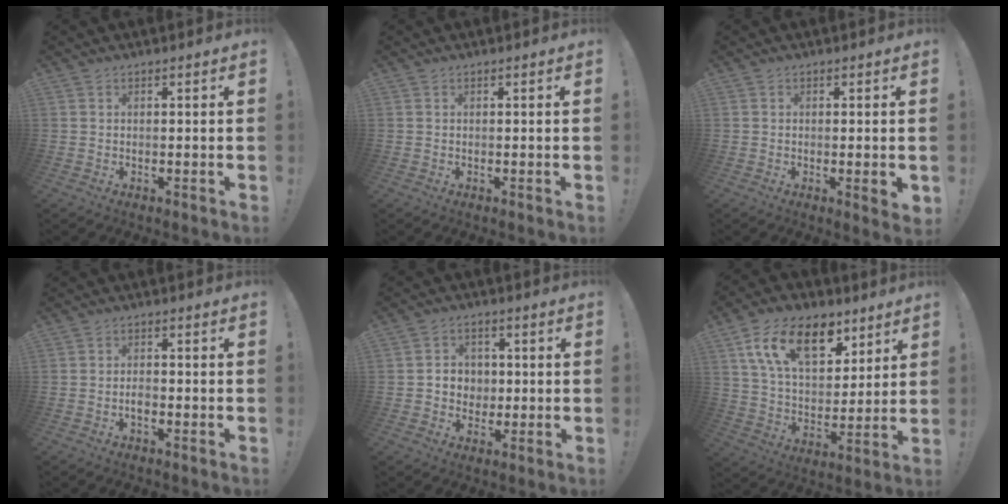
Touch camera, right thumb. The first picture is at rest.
{"total": 0.0}
{"total": 2.7, "force": [0.1, 0.2, 2.7], "torque": [-0.033, -0.008, 0.002]}
{"total": 2.4, "force": [-1.3, 1.1, 1.7], "torque": [-0.019, 0.003, -0.023]}
{"total": 6.2, "force": [0.1, 5.8, 2.1], "torque": [-0.034, 0.000, 0.007]}
{"total": 19.0, "force": [10.0, 10.8, 12.0], "torque": [-0.193, -0.042, 0.178]}